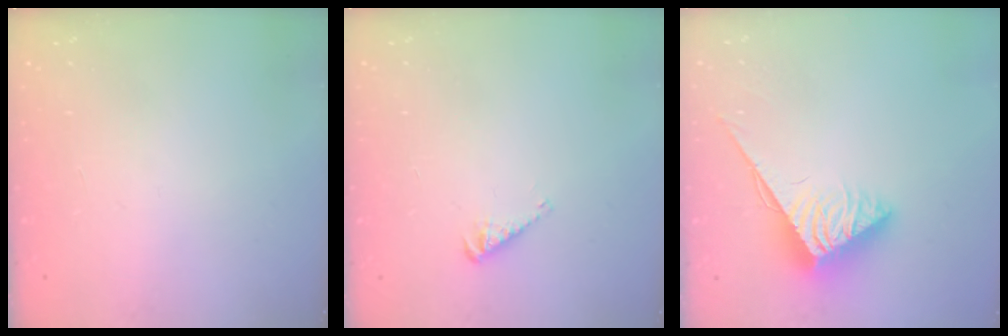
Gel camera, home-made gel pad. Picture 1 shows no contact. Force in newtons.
{"total": 2.5, "press": 2.5, "slide": 0.1}
{"total": 4.7, "press": 4.7, "slide": 0.5}